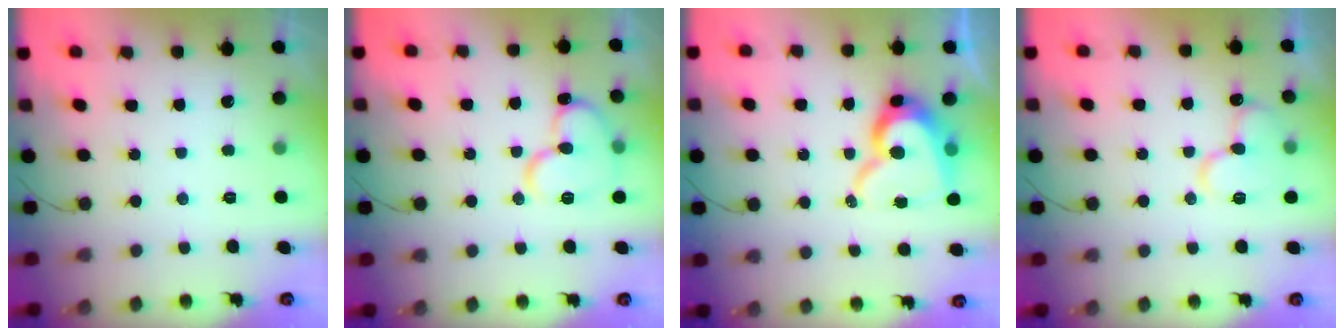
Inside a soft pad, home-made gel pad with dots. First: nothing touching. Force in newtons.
{"total": 12.5, "press": 12.4, "slide": 1.2}
{"total": 15.4, "press": 15.3, "slide": 1.3}
{"total": 12.8, "press": 12.7, "slide": 1.6}